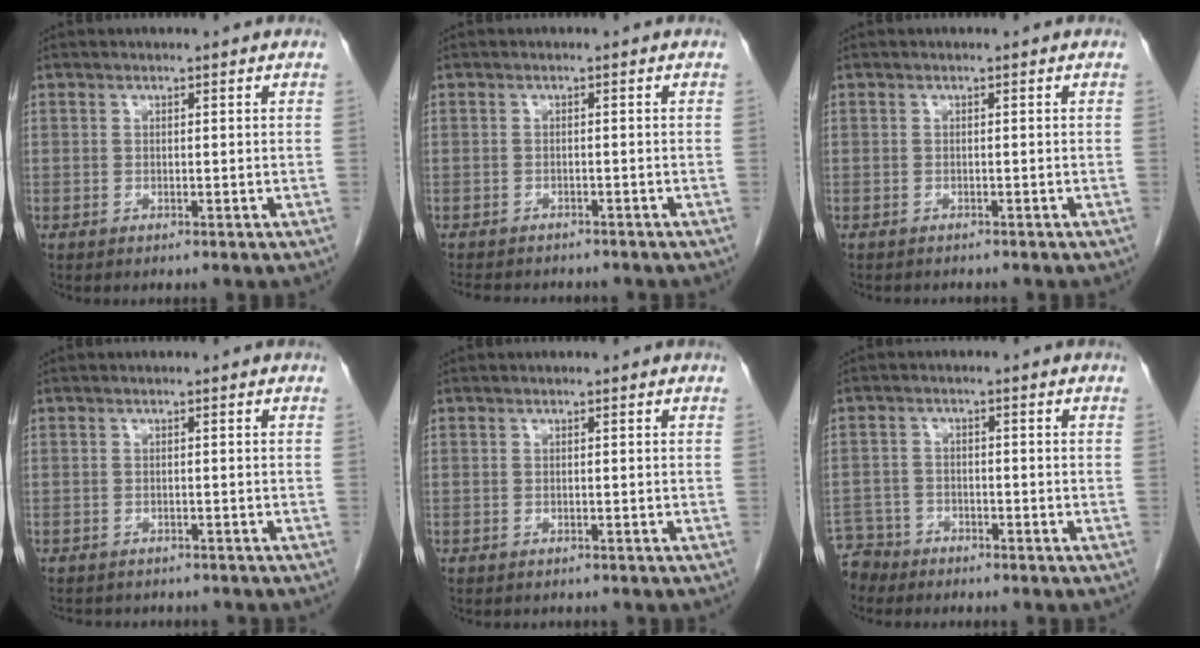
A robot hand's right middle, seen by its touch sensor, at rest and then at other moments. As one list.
[{"total": 8.4, "force": [-7.4, 2.7, 2.9], "torque": [-0.052, -0.001, -0.096]}, {"total": 1.9, "force": [-1.8, 0.5, 0.5], "torque": [-0.013, -0.005, -0.020]}, {"total": 6.7, "force": [-5.8, 2.5, 2.0], "torque": [-0.031, 0.004, -0.070]}, {"total": 1.1, "force": [-1.0, 0.3, 0.2], "torque": [-0.012, -0.003, -0.013]}, {"total": 4.6, "force": [-4.1, 1.8, -1.0], "torque": [0.019, -0.004, -0.081]}]